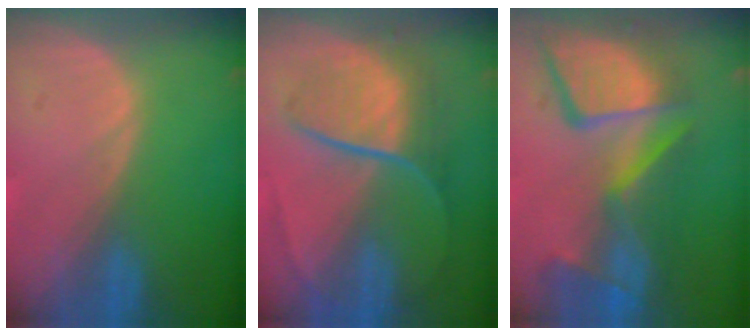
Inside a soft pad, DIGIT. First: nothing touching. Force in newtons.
{"total": 9.1, "press": 7.5, "slide": 5.2}
{"total": 13.2, "press": 11.2, "slide": 7.0}